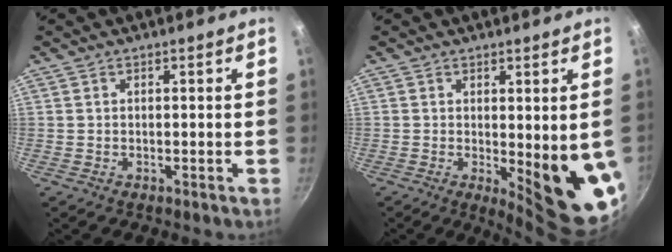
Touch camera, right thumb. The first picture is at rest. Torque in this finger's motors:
{"motor_torque": [2.49, 2.53, 2.04, -0.39, 0.24]}